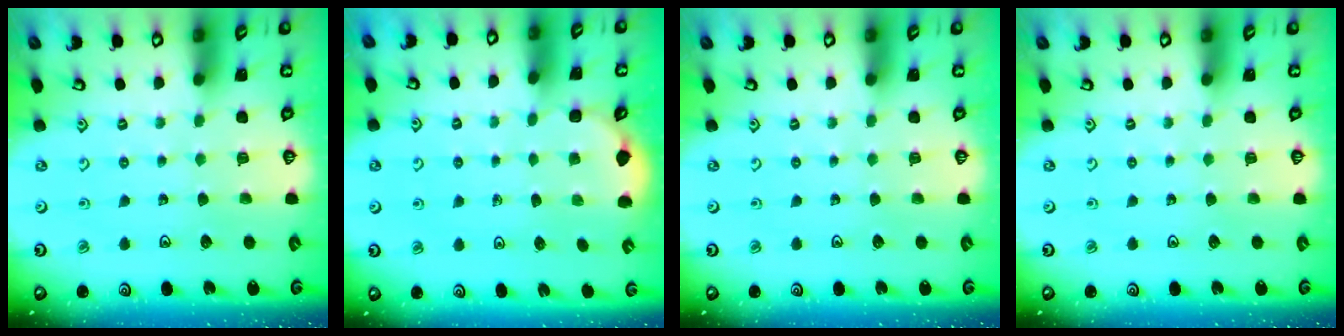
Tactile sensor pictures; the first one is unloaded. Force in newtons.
{"total": 2.2, "press": 1.7, "slide": 1.3}
{"total": 0.0}
{"total": 0.0}